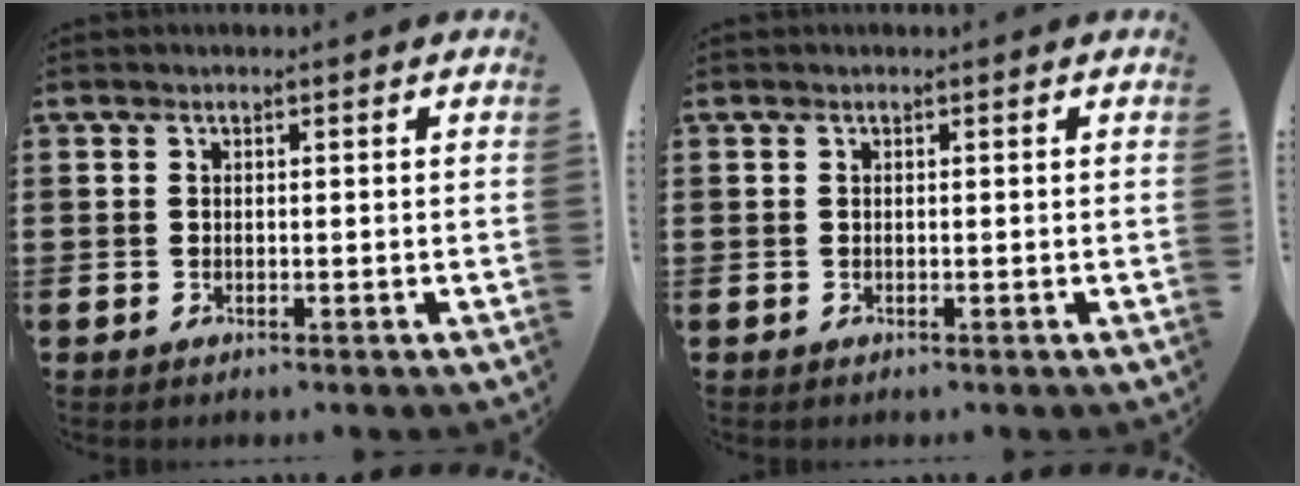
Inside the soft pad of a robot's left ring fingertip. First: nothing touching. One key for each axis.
{"total": 0.0}